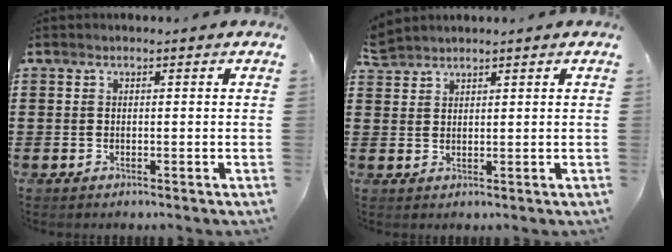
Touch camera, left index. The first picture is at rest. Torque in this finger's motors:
{"motor_torque": [-0.38, -0.78, 0.00, 0.00]}